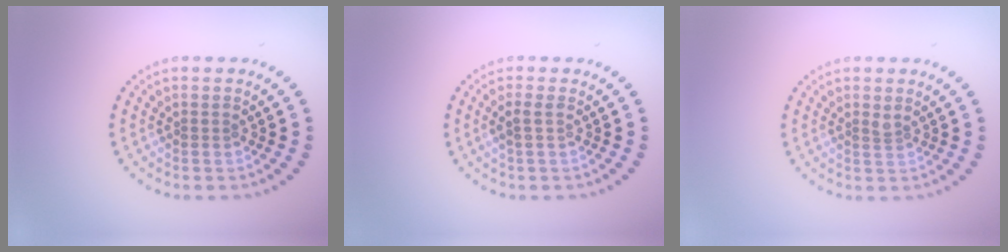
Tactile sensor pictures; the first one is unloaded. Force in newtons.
{"total": 1.2, "press": 1.0, "slide": 0.5}
{"total": 0.8, "press": 0.5, "slide": 0.6}